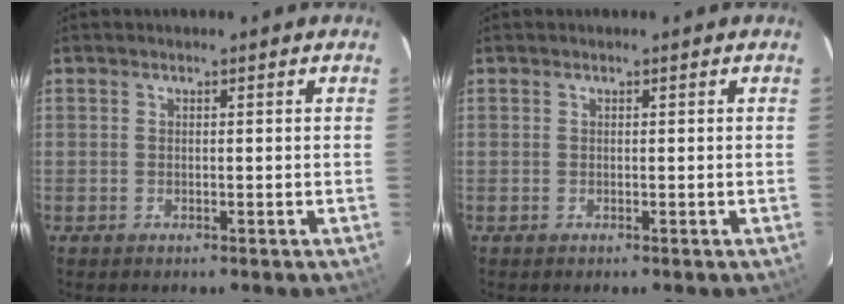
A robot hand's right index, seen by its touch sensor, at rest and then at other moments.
{"total": 0.0}